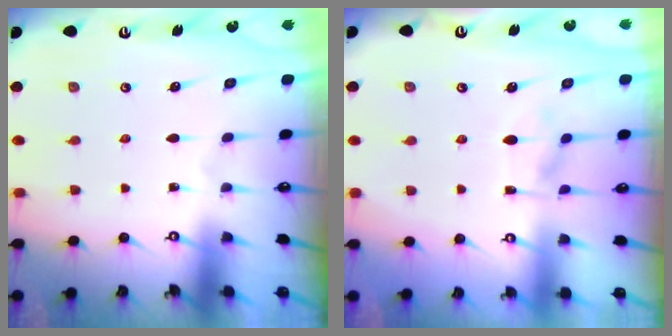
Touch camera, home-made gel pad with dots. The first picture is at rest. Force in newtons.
{"total": 3.2, "press": 2.9, "slide": 1.2}